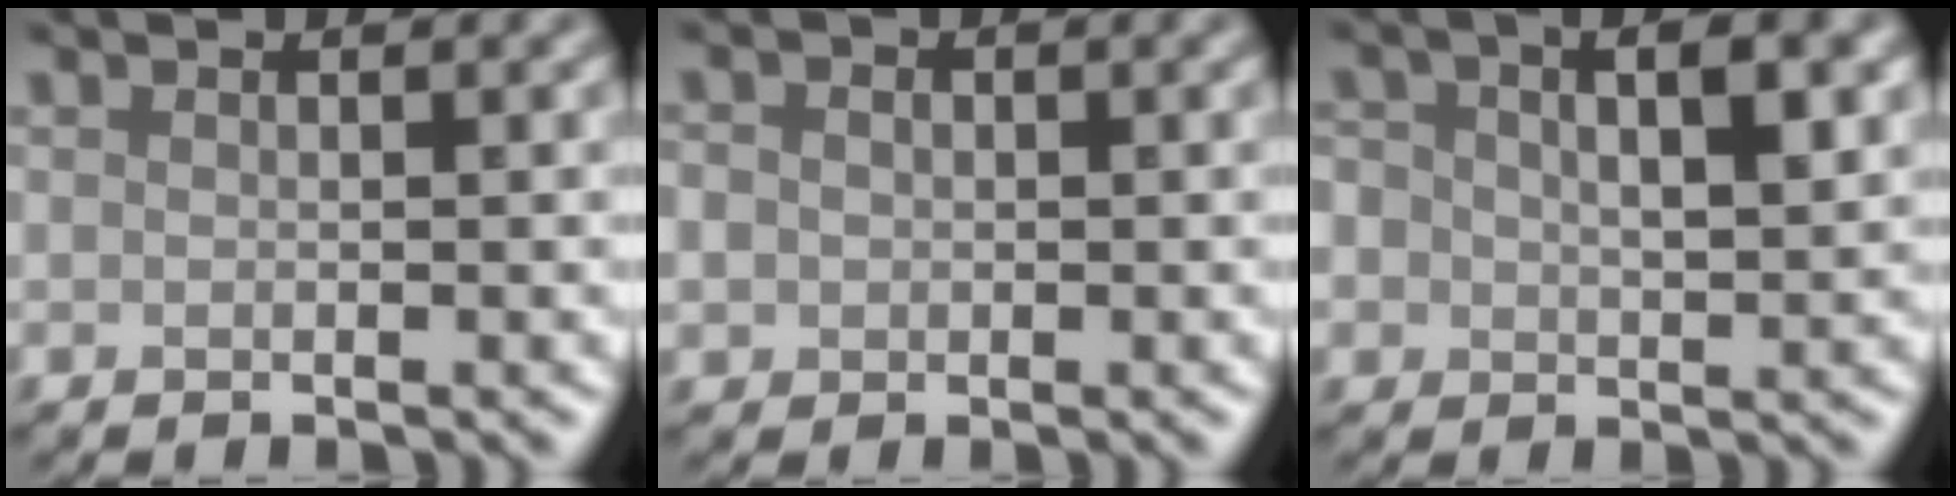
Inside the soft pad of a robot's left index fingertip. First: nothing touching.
{"total": 2.7, "force": [0.3, 2.4, 1.1], "torque": [-0.007, 0.012, -0.013]}
{"total": 6.0, "force": [1.5, 3.8, 4.3], "torque": [-0.046, 0.019, 0.009]}